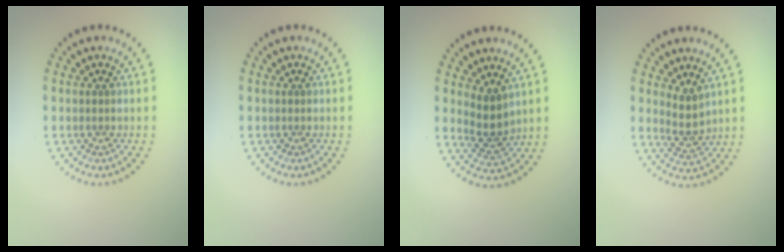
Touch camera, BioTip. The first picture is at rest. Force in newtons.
{"total": 0.0}
{"total": 2.6, "press": 2.0, "slide": 1.6}
{"total": 2.3, "press": 1.7, "slide": 1.5}